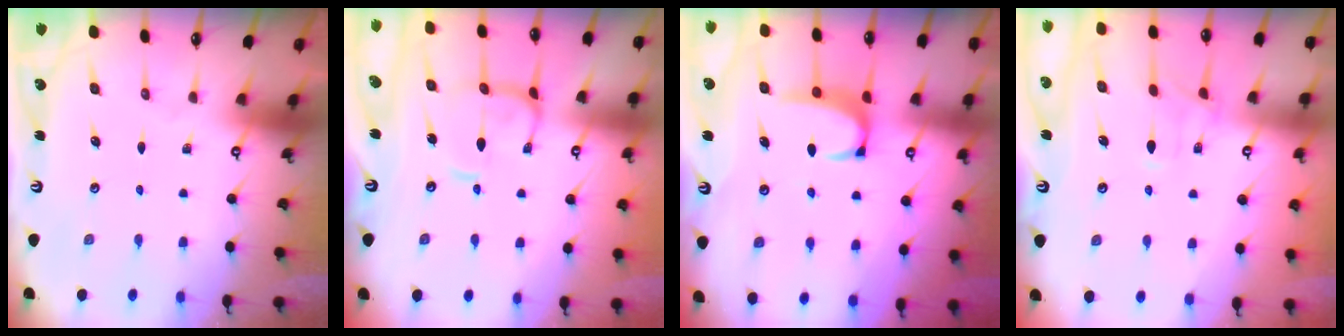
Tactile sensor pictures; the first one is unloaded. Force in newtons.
{"total": 4.7, "press": 4.7, "slide": 0.7}
{"total": 2.4, "press": 2.3, "slide": 0.6}
{"total": 1.7, "press": 1.1, "slide": 1.2}